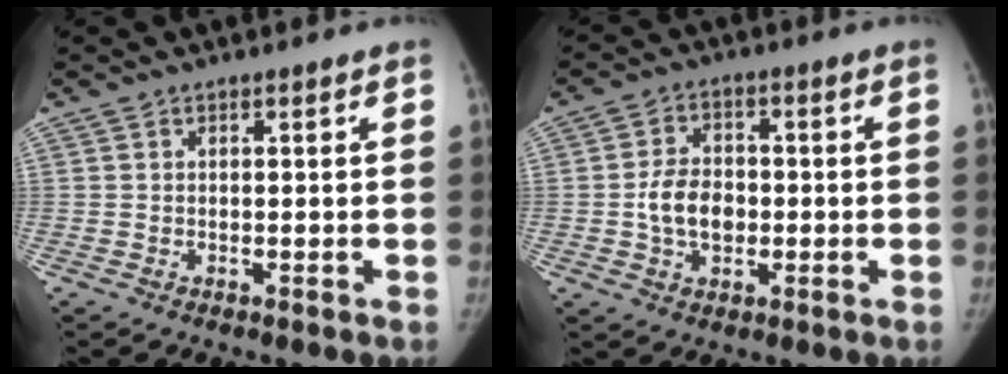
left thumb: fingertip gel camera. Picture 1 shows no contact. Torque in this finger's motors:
{"motor_torque": [-0.37, 0.45, 0.61, -0.54, 0.02]}